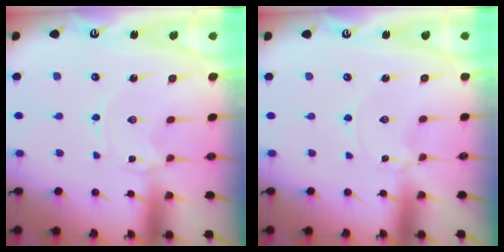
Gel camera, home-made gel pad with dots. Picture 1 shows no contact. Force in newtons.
{"total": 0.0}